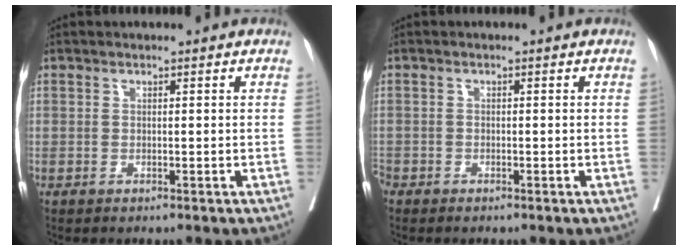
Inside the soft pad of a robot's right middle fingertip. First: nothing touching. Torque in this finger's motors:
{"motor_torque": [1.04, -1.06, 0.48, 0.09]}